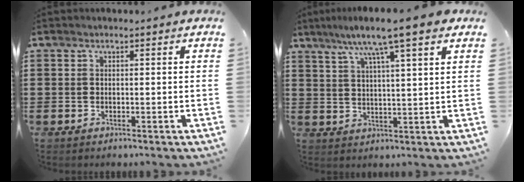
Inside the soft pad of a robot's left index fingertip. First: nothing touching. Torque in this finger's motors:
{"motor_torque": [2.14, 0.00, 0.90, 0.16]}